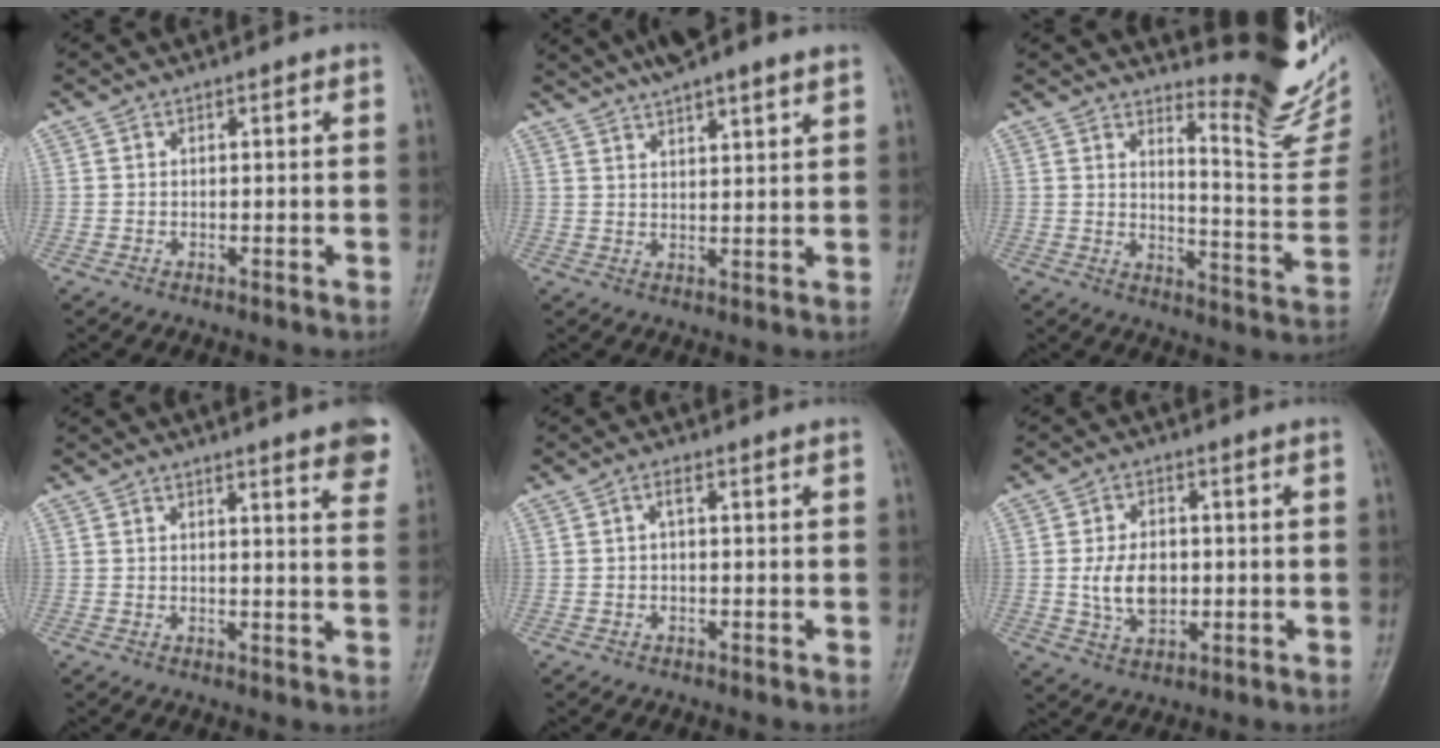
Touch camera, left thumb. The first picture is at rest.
{"total": 10.1, "force": [7.5, 2.0, 6.5], "torque": [-0.087, -0.001, 0.115]}
{"total": 13.9, "force": [12.2, 2.6, 6.0], "torque": [-0.053, -0.139, 0.154]}
{"total": 10.3, "force": [7.7, 1.7, 6.7], "torque": [-0.056, -0.030, 0.075]}
{"total": 1.3, "force": [0.3, 0.4, 1.2], "torque": [-0.022, 0.008, 0.005]}
{"total": 7.4, "force": [-0.1, 4.8, 5.7], "torque": [-0.095, -0.001, 0.005]}